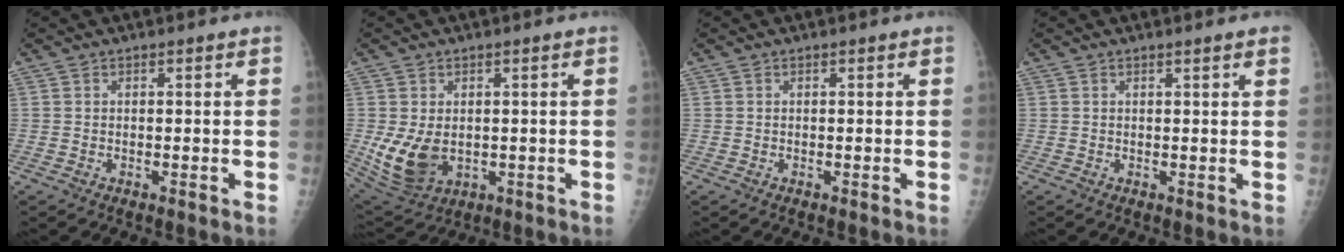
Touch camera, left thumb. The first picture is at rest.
{"total": 9.1, "force": [-0.6, 6.4, 6.5], "torque": [-0.117, -0.012, 0.010]}
{"total": 0.0}
{"total": 1.9, "force": [1.4, 0.0, 1.3], "torque": [-0.013, 0.002, 0.017]}